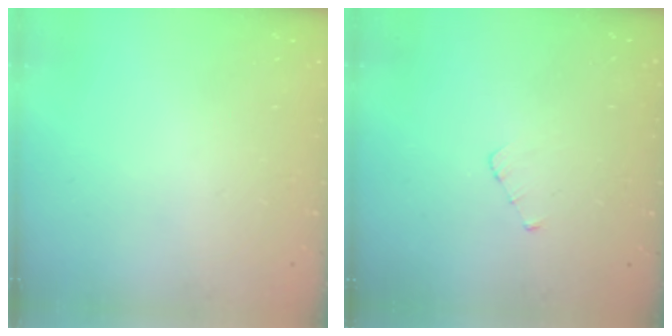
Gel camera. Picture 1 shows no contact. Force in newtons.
{"total": 2.7, "press": 2.7, "slide": 0.3}